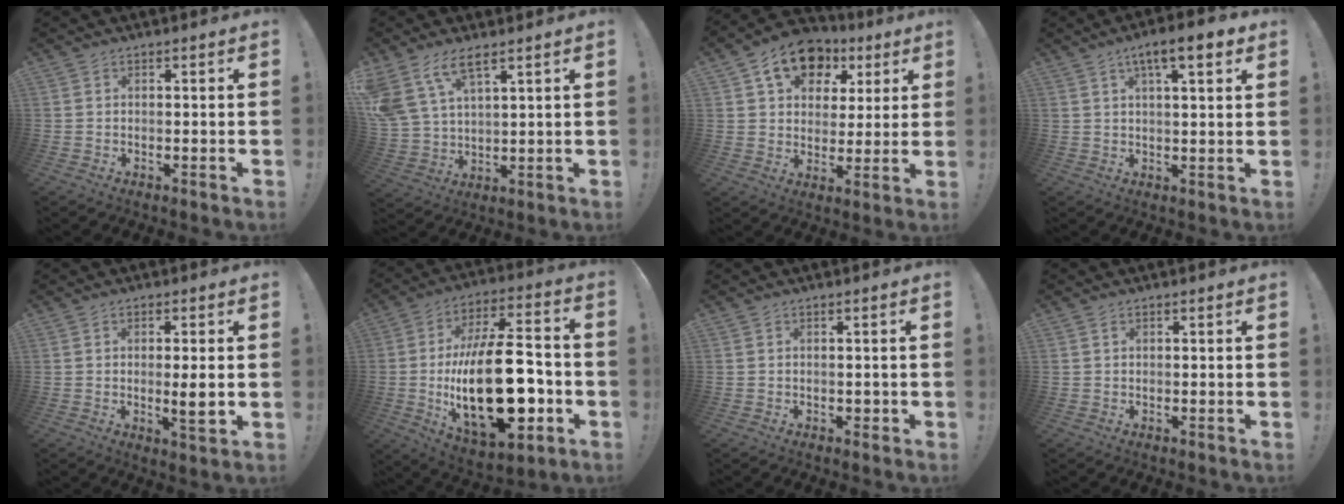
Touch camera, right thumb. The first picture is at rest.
{"total": 10.3, "force": [6.8, 4.5, 6.4], "torque": [-0.135, -0.028, 0.134]}
{"total": 14.4, "force": [7.1, 10.3, 7.1], "torque": [-0.103, -0.026, 0.130]}
{"total": 8.8, "force": [4.6, 2.2, 7.1], "torque": [-0.096, -0.020, 0.070]}
{"total": 5.8, "force": [-0.2, 0.9, 5.7], "torque": [-0.080, -0.010, -0.005]}
{"total": 31.1, "force": [-4.9, 14.5, 27.1], "torque": [-0.497, 0.025, -0.072]}
{"total": 1.2, "force": [-0.2, 1.0, 0.6], "torque": [-0.009, 0.004, -0.003]}
{"total": 0.5, "force": [0.3, 0.4, 0.2], "torque": [0.002, -0.002, 0.004]}